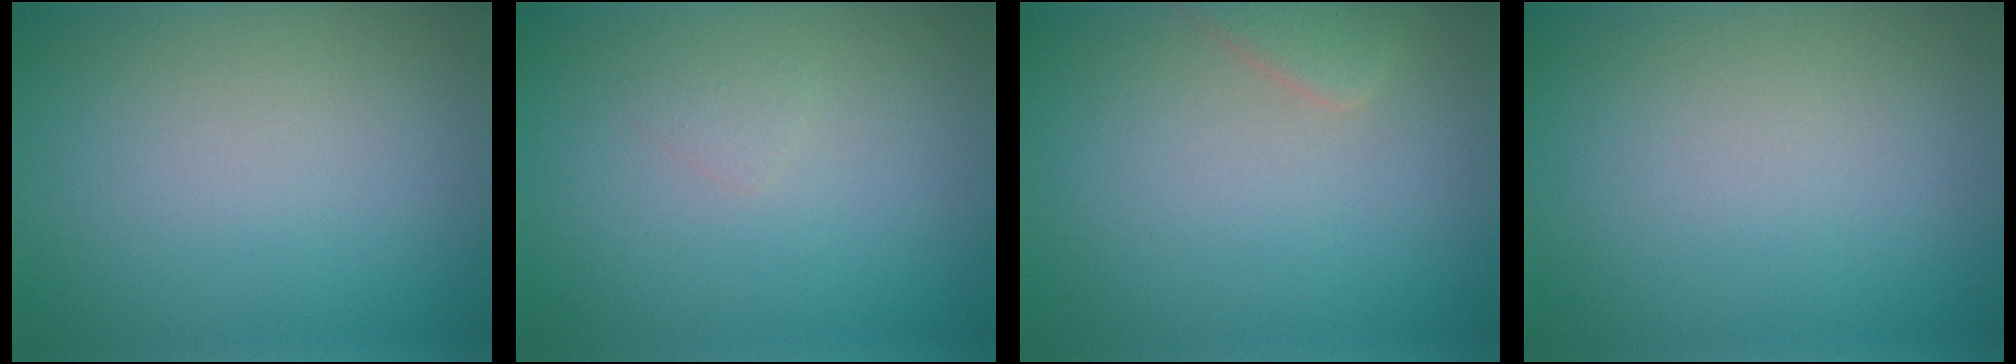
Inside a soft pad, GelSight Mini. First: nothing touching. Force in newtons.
{"total": 0.7, "press": 0.7, "slide": 0.1}
{"total": 1.8, "press": 1.8, "slide": 0.1}
{"total": 0.0}